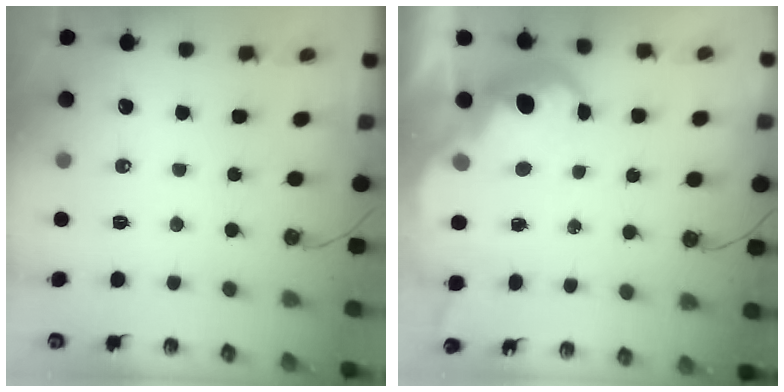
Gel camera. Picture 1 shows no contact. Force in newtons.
{"total": 7.3, "press": 7.3, "slide": 0.6}